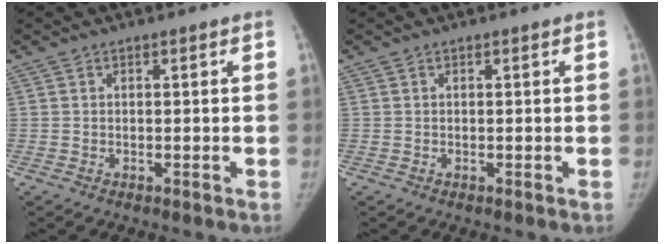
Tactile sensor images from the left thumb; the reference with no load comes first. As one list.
[{"total": 0.0}]